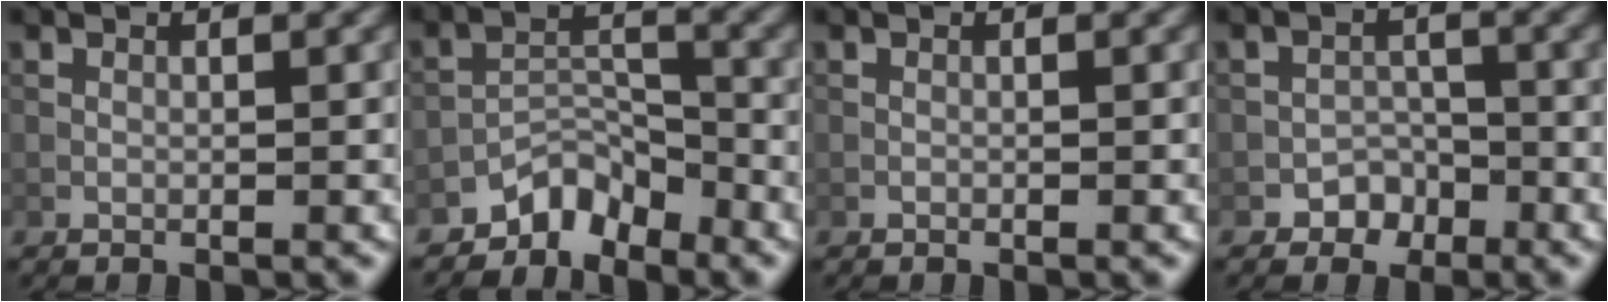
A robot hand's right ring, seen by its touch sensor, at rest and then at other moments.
{"total": 3.7, "force": [-3.2, 1.5, 0.9], "torque": [-0.003, 0.011, -0.065]}
{"total": 0.0}
{"total": 2.2, "force": [-1.5, 1.6, 0.3], "torque": [0.005, 0.011, -0.023]}